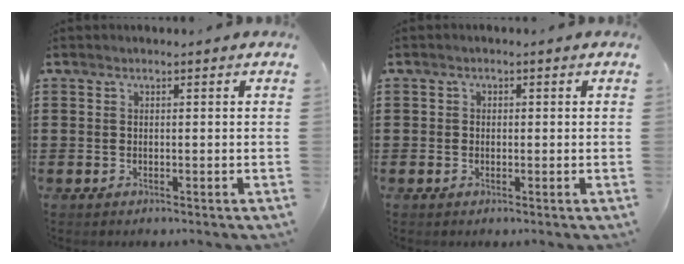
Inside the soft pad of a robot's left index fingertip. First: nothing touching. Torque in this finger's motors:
{"motor_torque": [0.07, 0.42, -0.08, -0.01]}